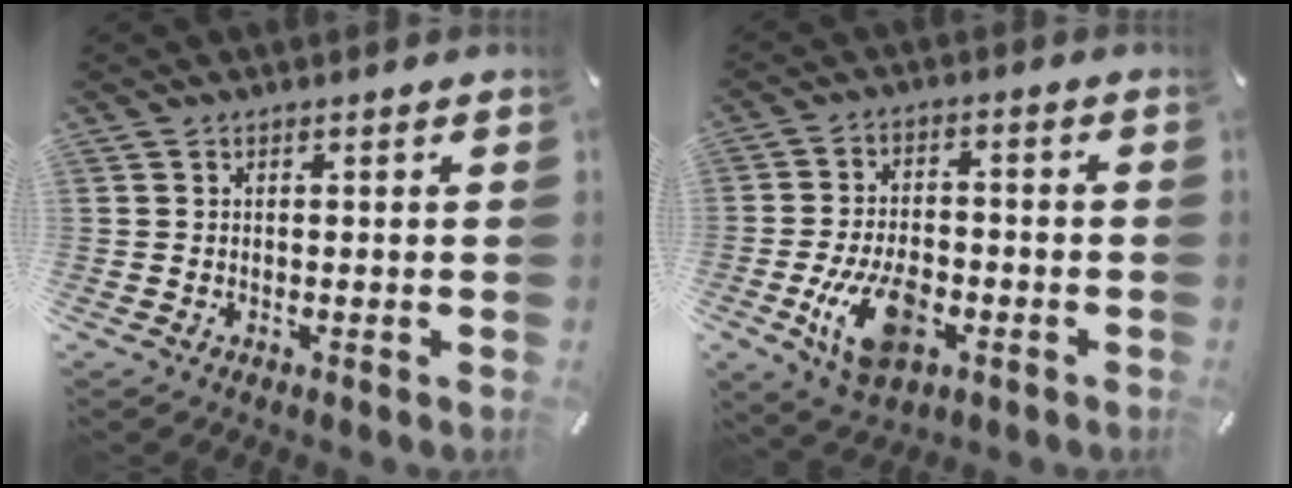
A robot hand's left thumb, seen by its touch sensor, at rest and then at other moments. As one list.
[{"total": 12.5, "force": [-4.4, 7.3, 9.2], "torque": [-0.174, 0.002, -0.078]}]